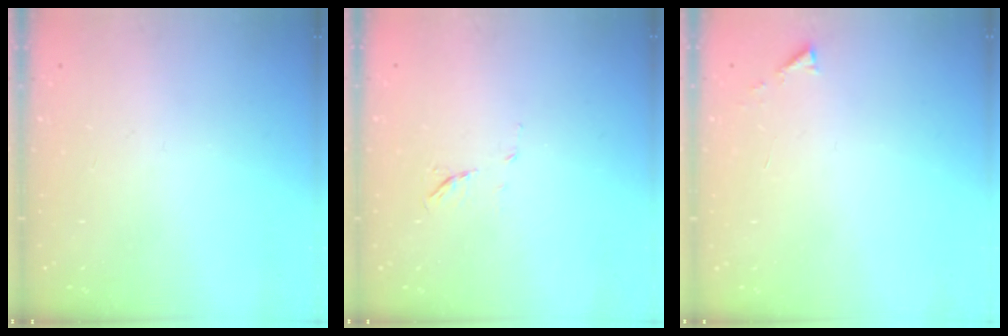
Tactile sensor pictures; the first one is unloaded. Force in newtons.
{"total": 4.9, "press": 4.8, "slide": 1.3}
{"total": 2.9, "press": 2.9, "slide": 0.4}